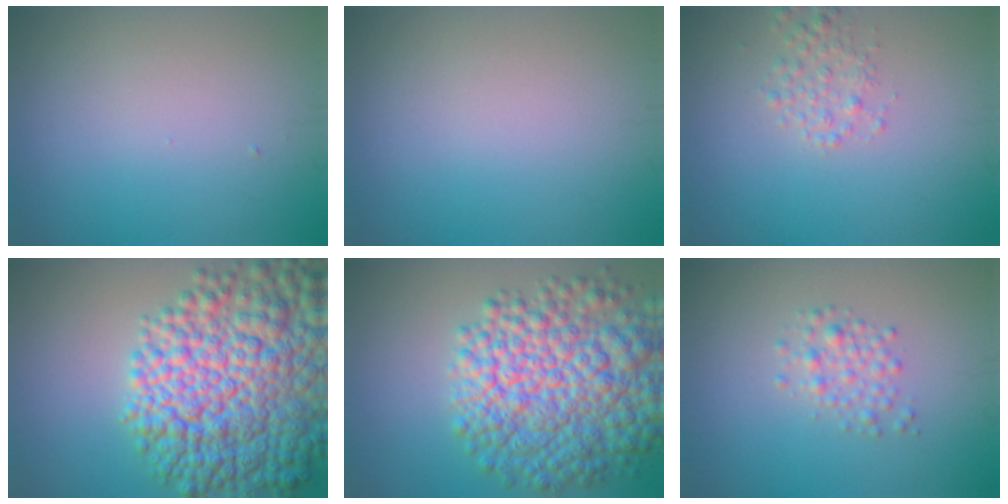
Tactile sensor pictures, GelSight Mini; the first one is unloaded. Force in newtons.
{"total": 0.0}
{"total": 1.8, "press": 1.8, "slide": 0.1}
{"total": 13.6, "press": 13.6, "slide": 0.5}
{"total": 11.2, "press": 11.1, "slide": 0.4}
{"total": 1.9, "press": 1.9, "slide": 0.0}